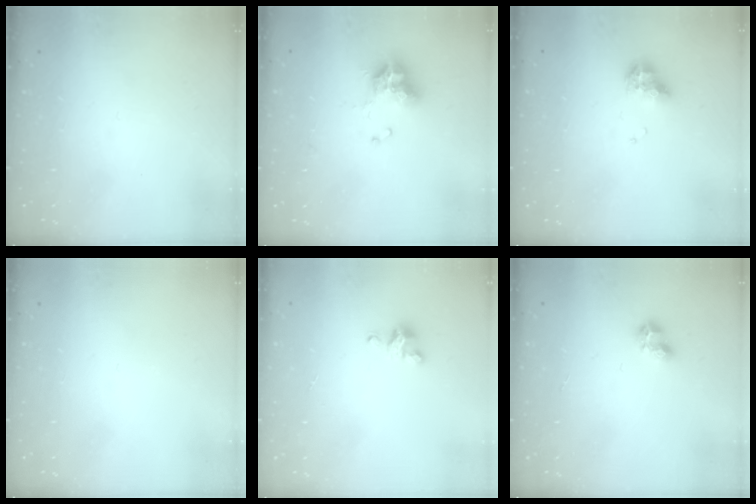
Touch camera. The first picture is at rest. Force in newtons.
{"total": 9.0, "press": 9.0, "slide": 0.5}
{"total": 7.8, "press": 7.8, "slide": 0.8}
{"total": 0.0}
{"total": 3.0, "press": 3.0, "slide": 0.3}
{"total": 4.0, "press": 3.9, "slide": 0.7}